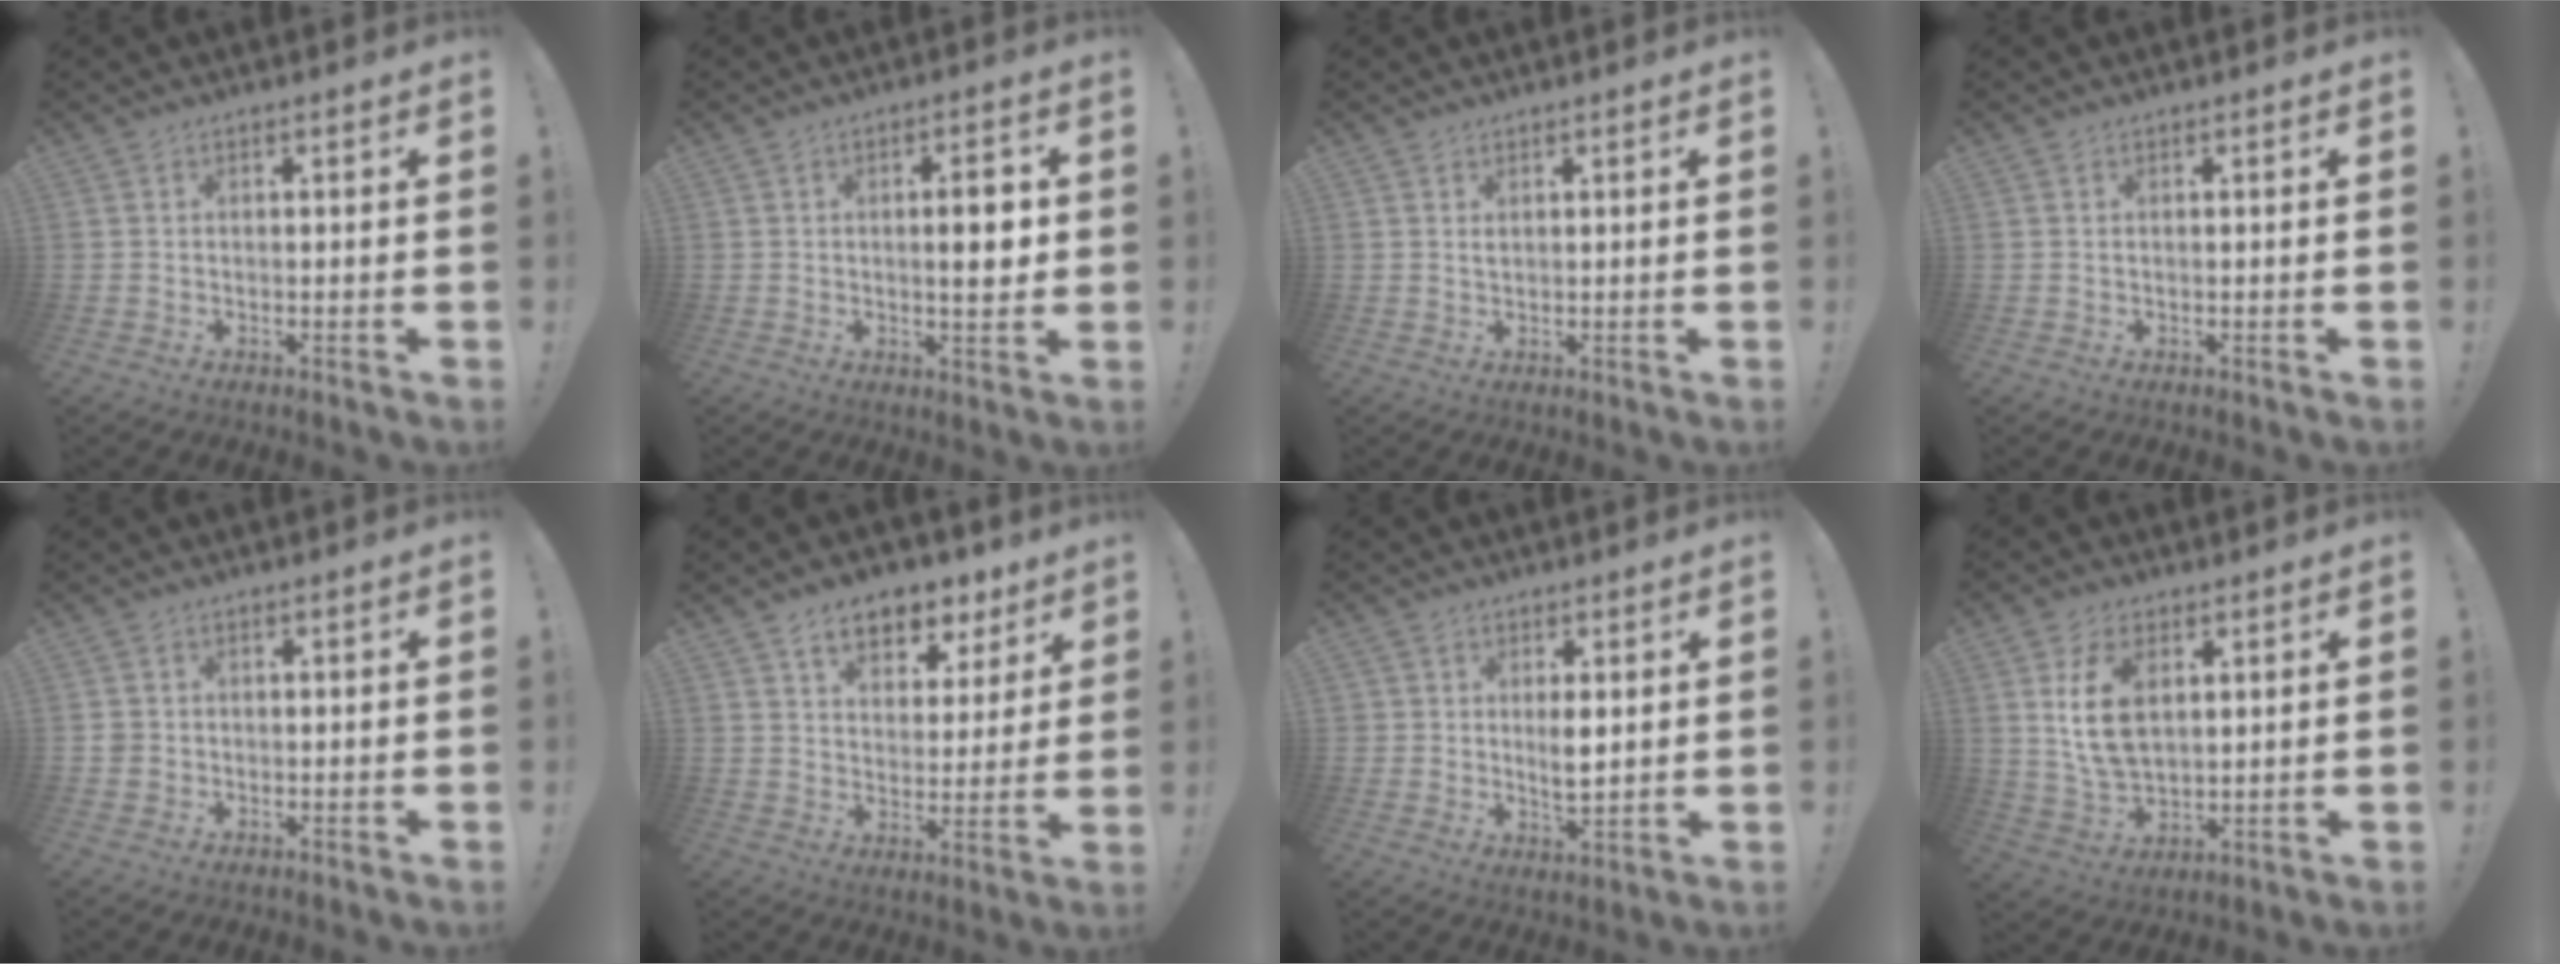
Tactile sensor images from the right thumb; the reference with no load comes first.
{"total": 6.1, "force": [0.2, 1.6, 5.9], "torque": [-0.085, -0.001, -0.004]}
{"total": 1.0, "force": [0.8, 0.4, 0.4], "torque": [-0.009, 0.000, 0.015]}
{"total": 0.0}
{"total": 1.8, "force": [-0.3, 1.6, 0.7], "torque": [-0.014, 0.006, -0.003]}
{"total": 10.0, "force": [6.7, 6.0, 4.5], "torque": [-0.057, -0.044, 0.121]}
{"total": 6.3, "force": [1.6, 5.2, 3.3], "torque": [-0.048, -0.008, 0.034]}
{"total": 11.8, "force": [3.6, 7.2, 8.6], "torque": [-0.152, -0.006, 0.064]}